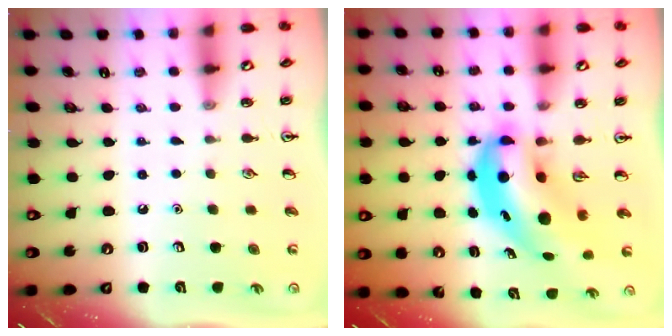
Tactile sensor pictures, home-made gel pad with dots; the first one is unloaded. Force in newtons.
{"total": 9.0, "press": 8.7, "slide": 2.3}